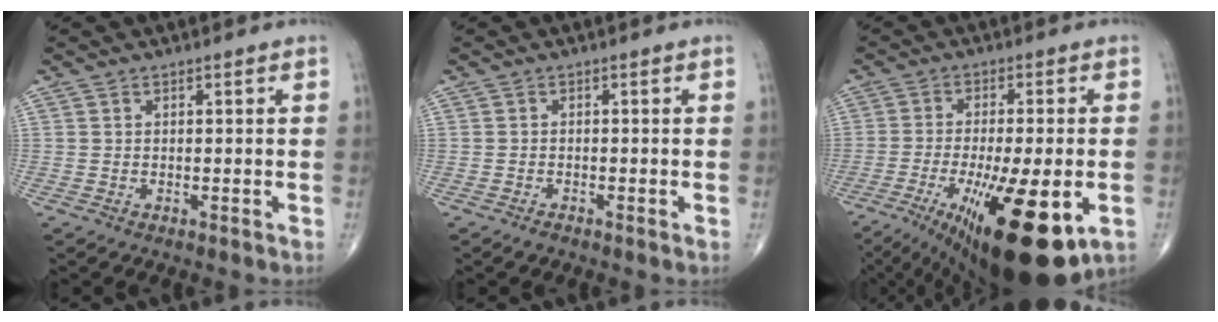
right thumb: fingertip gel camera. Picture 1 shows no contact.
{"total": 0.9, "force": [-0.7, 0.3, 0.5], "torque": [-0.009, -0.001, -0.015]}
{"total": 21.3, "force": [-7.6, 6.4, 18.9], "torque": [-0.282, -0.020, -0.099]}